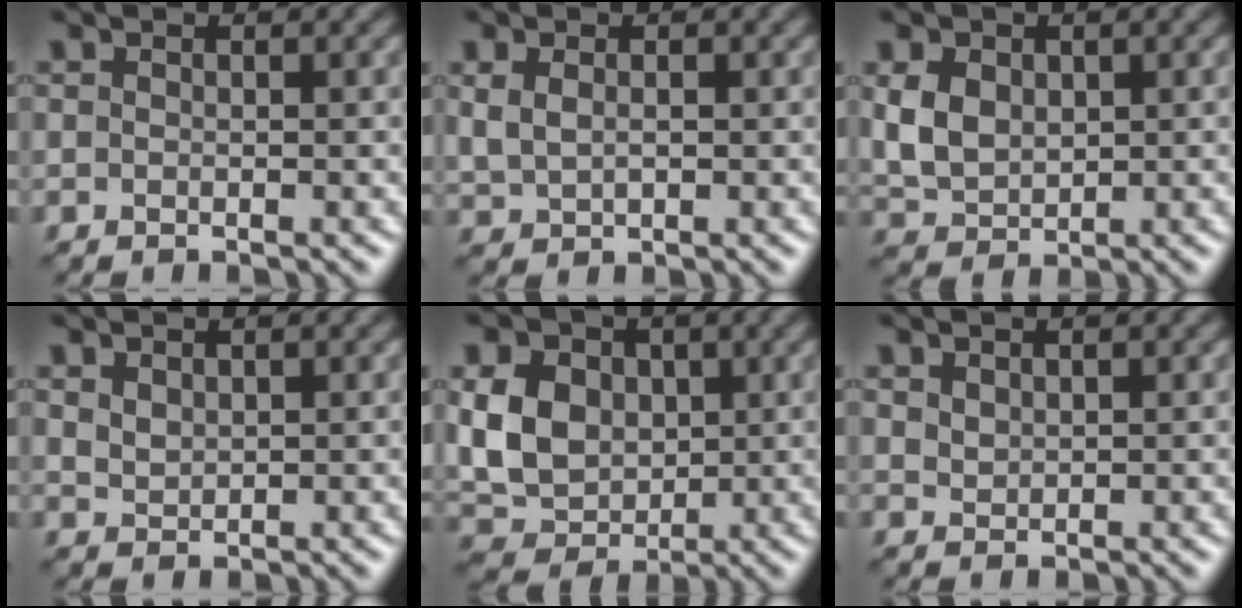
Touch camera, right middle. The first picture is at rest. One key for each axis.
{"total": 2.4, "fx": 0.6, "fy": 1.6, "fz": 1.6, "tx": -0.038, "ty": -0.004, "tz": 0.022}
{"total": 3.9, "fx": 0.7, "fy": 2.9, "fz": 2.5, "tx": -0.060, "ty": -0.003, "tz": 0.016}
{"total": 1.3, "fx": 0.8, "fy": 0.8, "fz": 0.6, "tx": -0.015, "ty": -0.001, "tz": 0.021}
{"total": 7.1, "fx": 1.0, "fy": 5.6, "fz": 4.2, "tx": -0.094, "ty": 0.002, "tz": 0.013}
{"total": 1.0, "fx": 0.7, "fy": 0.6, "fz": 0.3, "tx": -0.010, "ty": -0.002, "tz": 0.019}